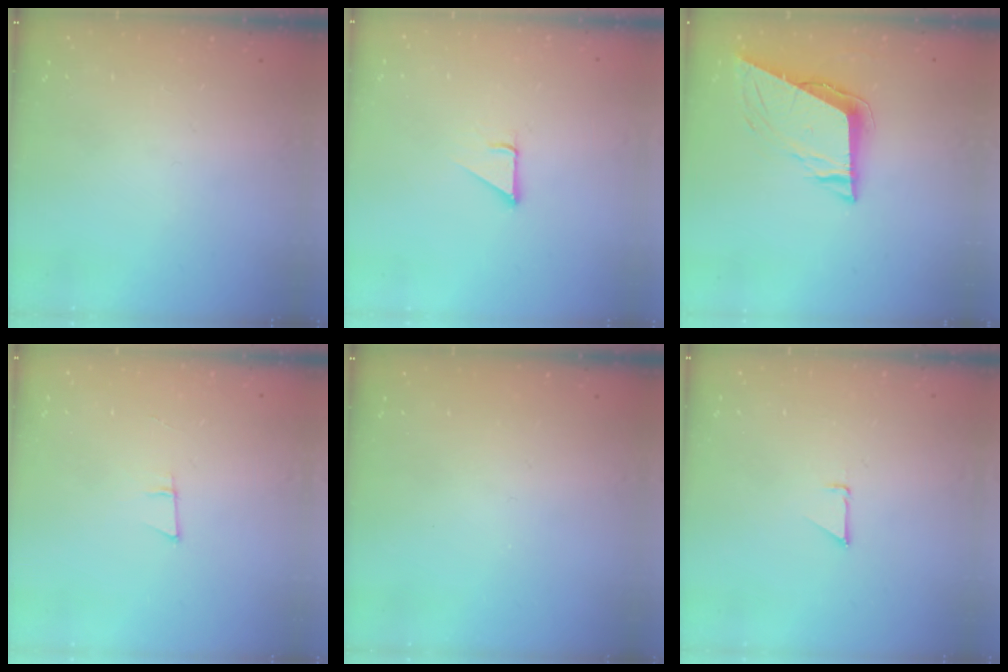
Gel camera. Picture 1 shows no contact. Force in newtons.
{"total": 1.6, "press": 1.6, "slide": 0.2}
{"total": 8.6, "press": 8.4, "slide": 1.9}
{"total": 5.7, "press": 4.9, "slide": 2.8}
{"total": 0.0}
{"total": 0.9, "press": 0.9, "slide": 0.1}